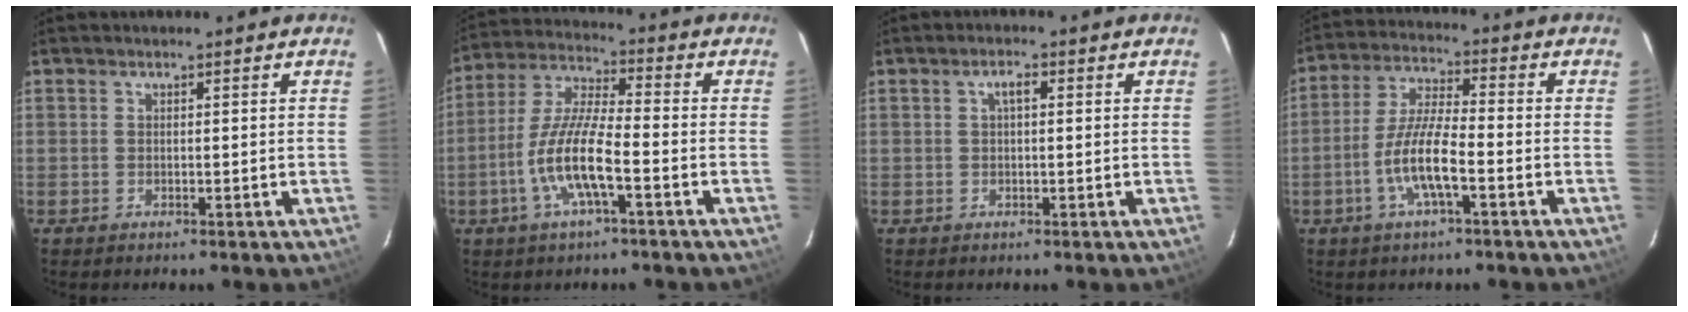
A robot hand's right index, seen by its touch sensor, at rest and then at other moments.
{"total": 10.9, "force": [-4.1, 1.8, 10.0], "torque": [-0.212, -0.001, -0.083]}
{"total": 1.9, "force": [0.4, 0.7, 1.7], "torque": [-0.033, 0.009, 0.007]}
{"total": 8.9, "force": [-3.5, 1.5, 8.0], "torque": [-0.167, 0.001, -0.069]}